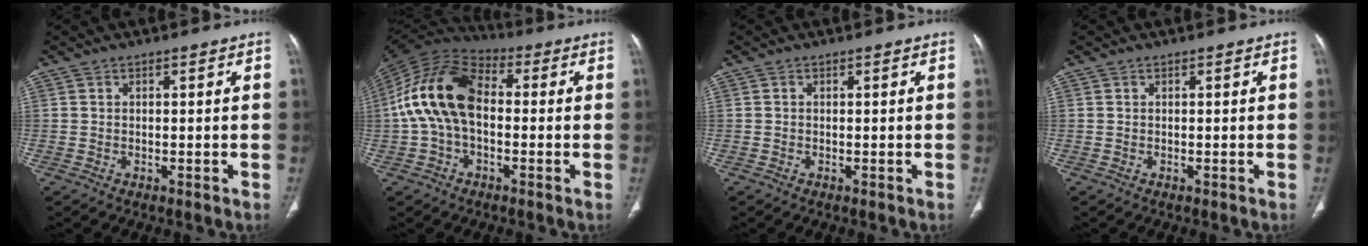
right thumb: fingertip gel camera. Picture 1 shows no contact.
{"total": 15.2, "force": [-0.1, 9.4, 11.9], "torque": [-0.229, 0.037, -0.014]}
{"total": 0.0}
{"total": 0.0}